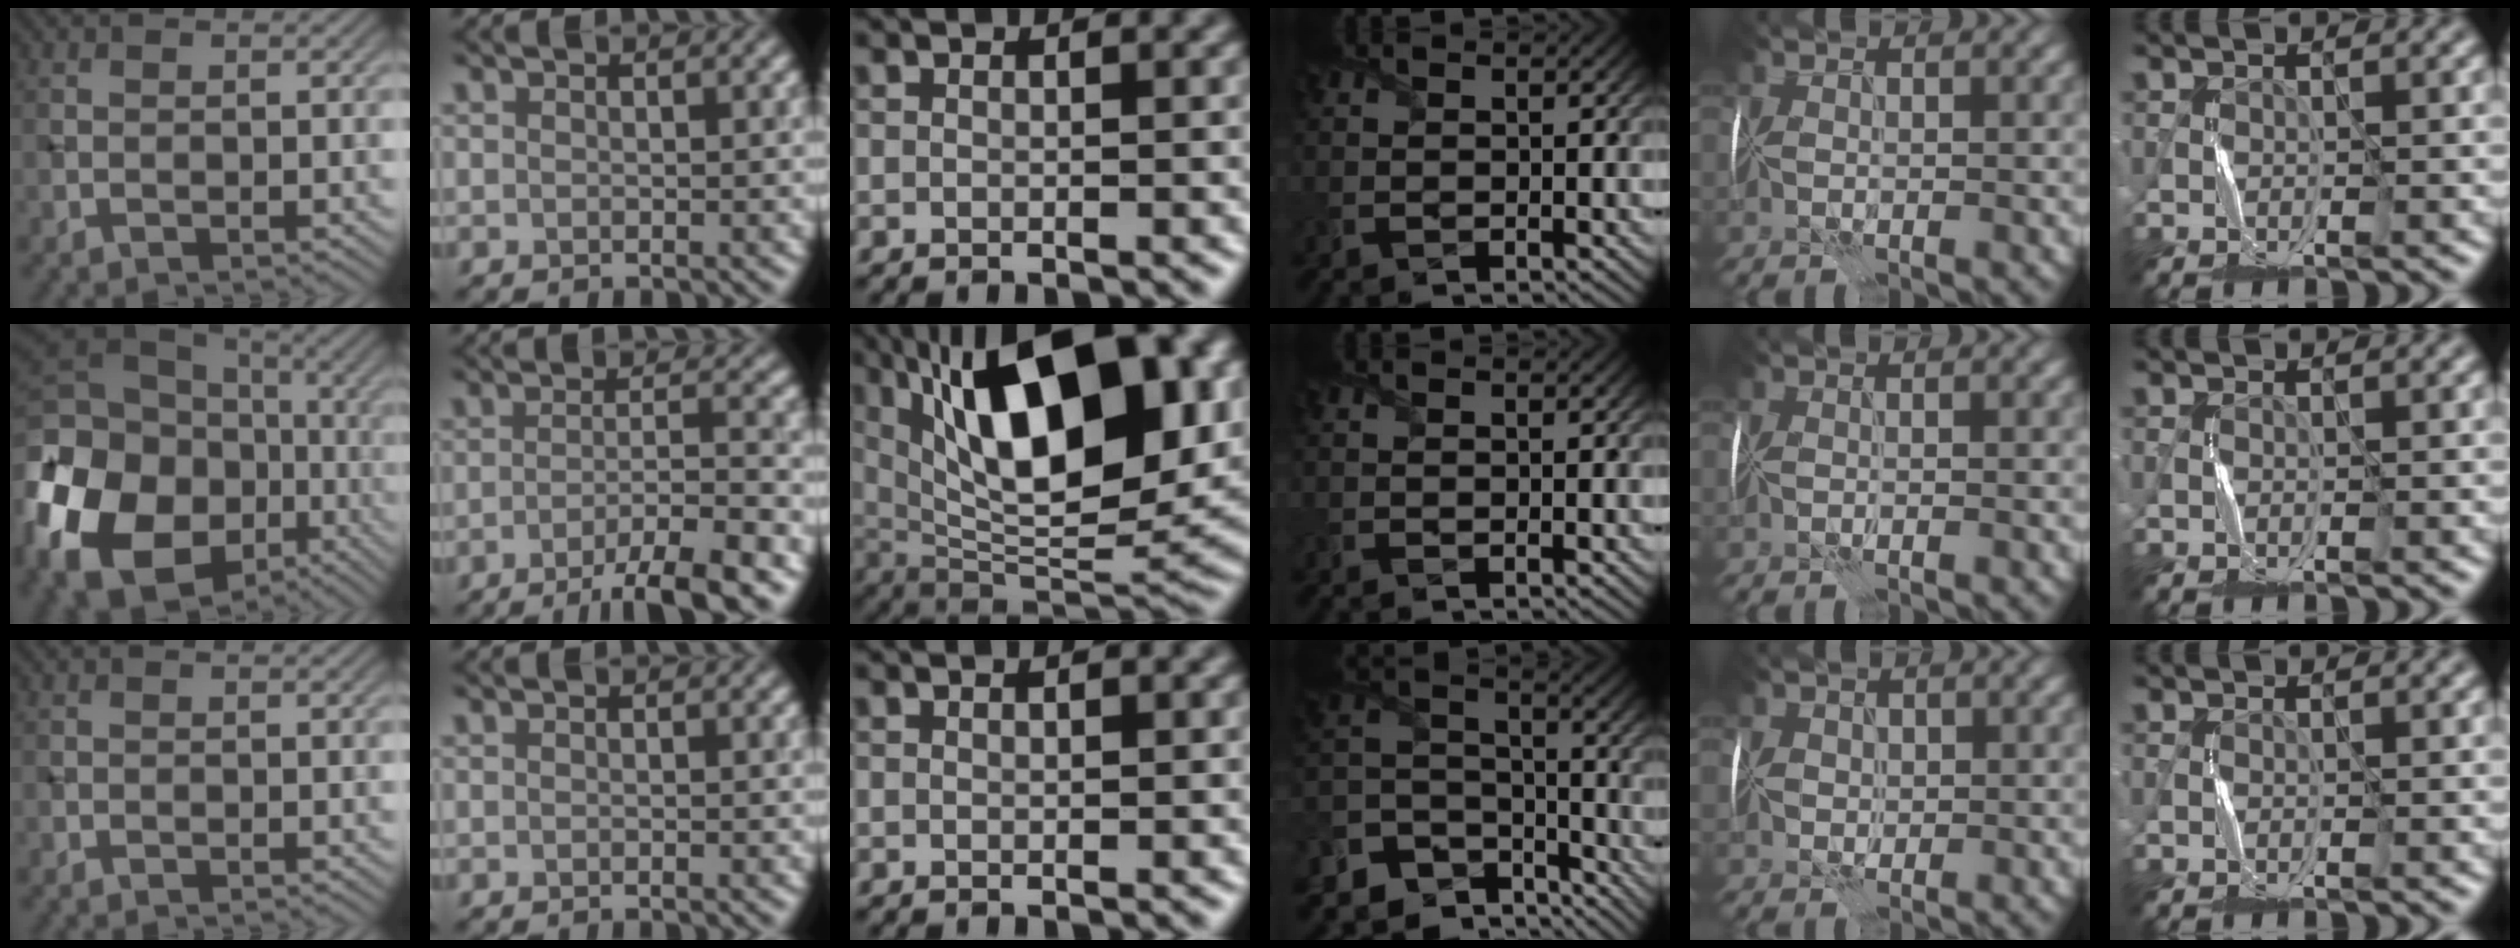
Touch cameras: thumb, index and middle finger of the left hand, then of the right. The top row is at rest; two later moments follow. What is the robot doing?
{"motion": "fold", "object": "memory foam"}